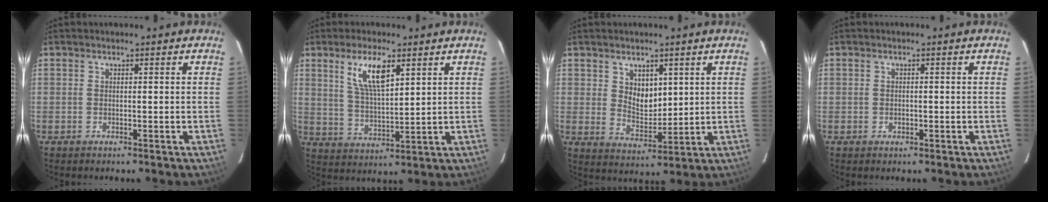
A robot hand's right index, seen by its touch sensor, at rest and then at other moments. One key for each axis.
{"total": 8.7, "fx": 4.4, "fy": 2.9, "fz": 6.9, "tx": -0.124, "ty": 0.000, "tz": 0.092}
{"total": 6.3, "fx": 2.7, "fy": 4.2, "fz": 3.7, "tx": -0.057, "ty": -0.003, "tz": 0.055}
{"total": 0.9, "fx": -0.2, "fy": 0.8, "fz": 0.3, "tx": -0.003, "ty": -0.001, "tz": -0.003}